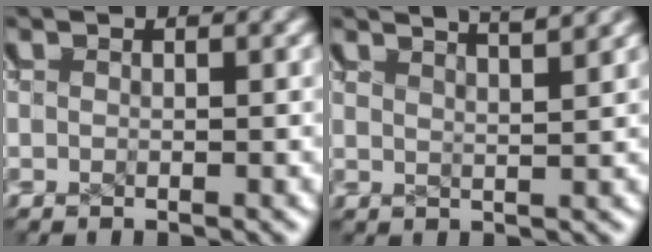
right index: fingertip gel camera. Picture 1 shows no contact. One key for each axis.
{"total": 3.8, "fx": 3.6, "fy": -0.2, "fz": 1.3, "tx": -0.010, "ty": 0.007, "tz": 0.060}